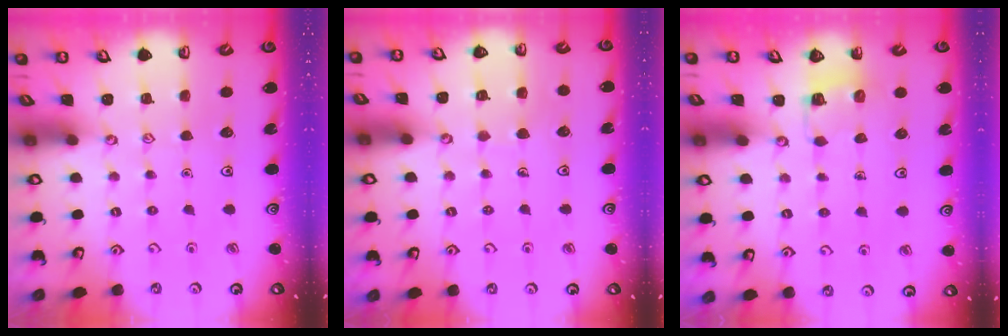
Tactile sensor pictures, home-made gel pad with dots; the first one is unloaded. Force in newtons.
{"total": 4.6, "press": 4.6, "slide": 0.3}
{"total": 4.1, "press": 4.1, "slide": 0.2}